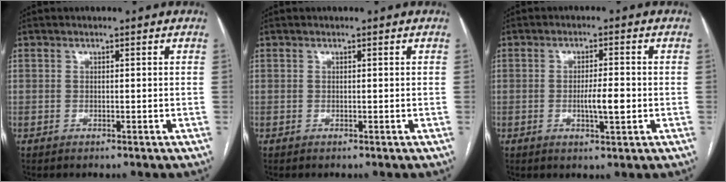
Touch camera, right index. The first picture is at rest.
{"total": 0.0}
{"total": 4.4, "force": [-0.8, 0.6, 4.2], "torque": [-0.073, -0.003, -0.011]}